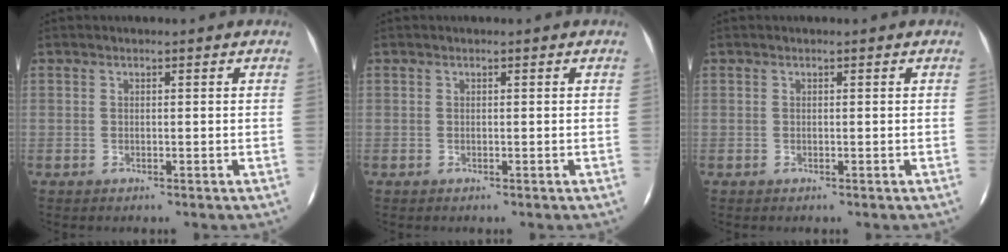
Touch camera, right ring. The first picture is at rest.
{"total": 0.0}
{"total": 0.0}